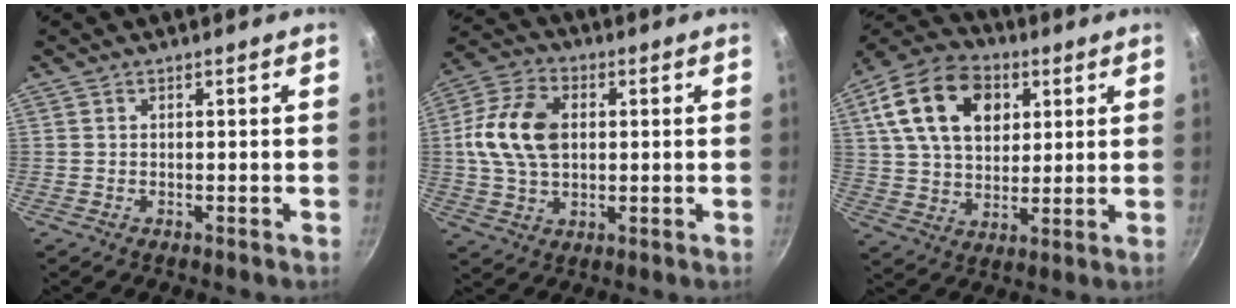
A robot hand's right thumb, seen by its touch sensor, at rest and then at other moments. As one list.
[{"total": 13.4, "force": [1.5, 9.0, 9.8], "torque": [-0.171, 0.013, 0.017]}, {"total": 18.5, "force": [6.2, 12.6, 12.0], "torque": [-0.190, 0.001, 0.100]}]